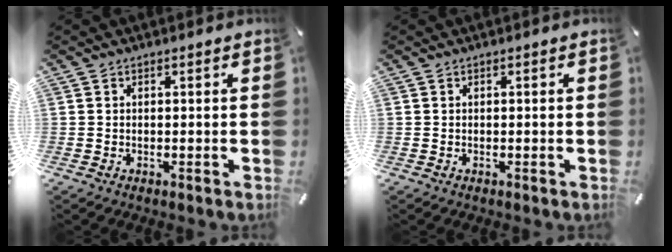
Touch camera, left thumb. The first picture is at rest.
{"total": 0.0}